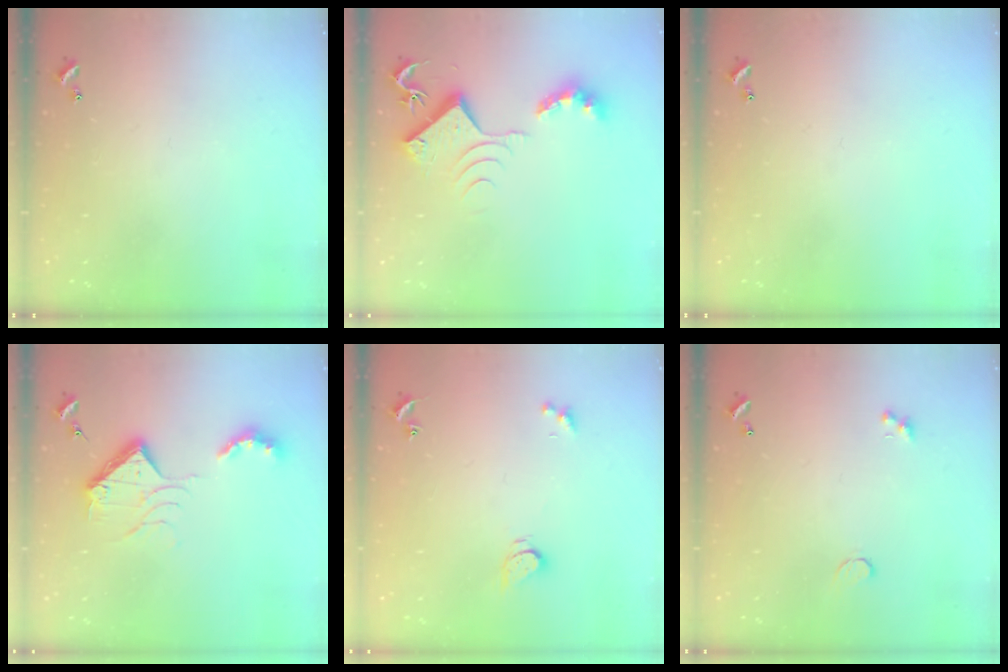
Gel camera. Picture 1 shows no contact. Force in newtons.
{"total": 10.4, "press": 10.3, "slide": 0.5}
{"total": 0.0}
{"total": 12.0, "press": 12.0, "slide": 0.4}
{"total": 2.9, "press": 2.9, "slide": 0.5}
{"total": 0.8, "press": 0.7, "slide": 0.4}